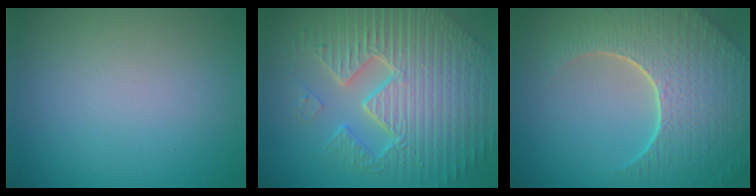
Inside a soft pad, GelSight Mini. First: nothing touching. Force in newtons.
{"total": 11.2, "press": 7.1, "slide": 8.7}
{"total": 8.7, "press": 6.1, "slide": 6.3}